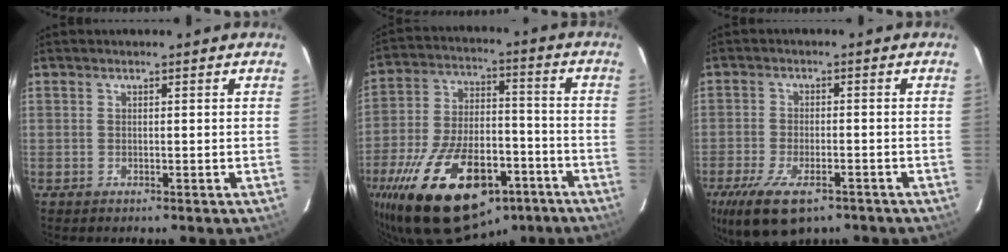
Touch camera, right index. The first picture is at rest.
{"total": 27.2, "force": [-15.8, 13.1, 17.8], "torque": [-0.339, -0.017, -0.240]}
{"total": 12.5, "force": [-8.0, 5.2, 8.0], "torque": [-0.182, -0.036, -0.135]}